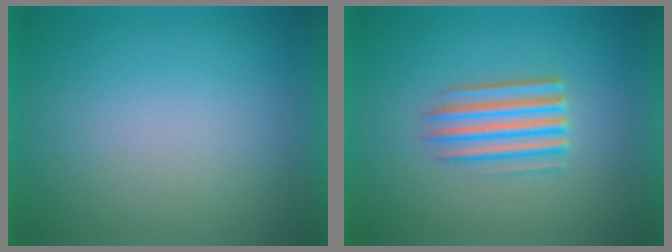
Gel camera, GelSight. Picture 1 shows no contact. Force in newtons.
{"total": 3.6}